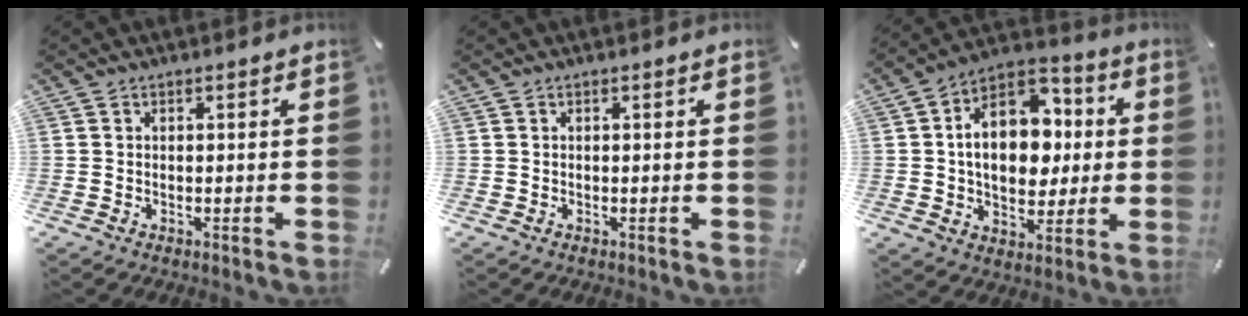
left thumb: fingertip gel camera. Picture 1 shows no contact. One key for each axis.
{"total": 0.0}
{"total": 16.2, "fx": 1.0, "fy": 11.8, "fz": 11.1, "tx": -0.181, "ty": -0.001, "tz": 0.020}